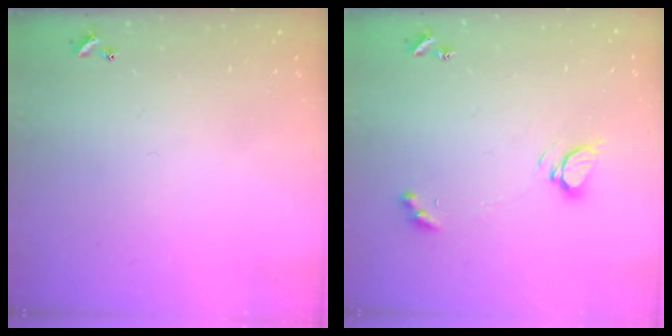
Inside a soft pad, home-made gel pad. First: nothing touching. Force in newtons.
{"total": 4.3, "press": 4.2, "slide": 0.4}